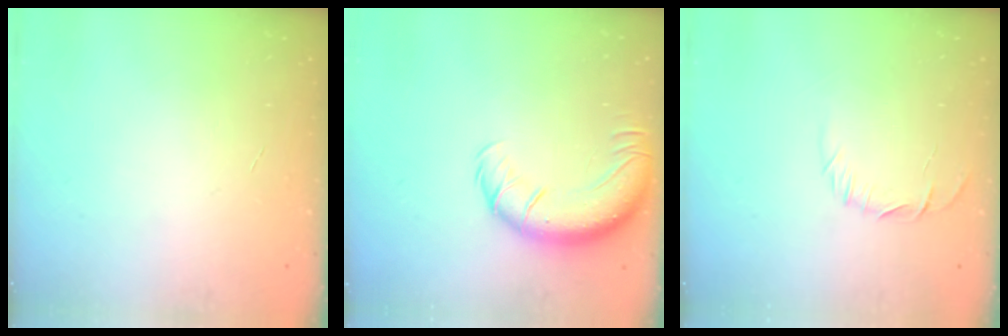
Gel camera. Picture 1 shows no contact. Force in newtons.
{"total": 13.4, "press": 13.0, "slide": 3.2}
{"total": 6.0, "press": 5.7, "slide": 1.8}